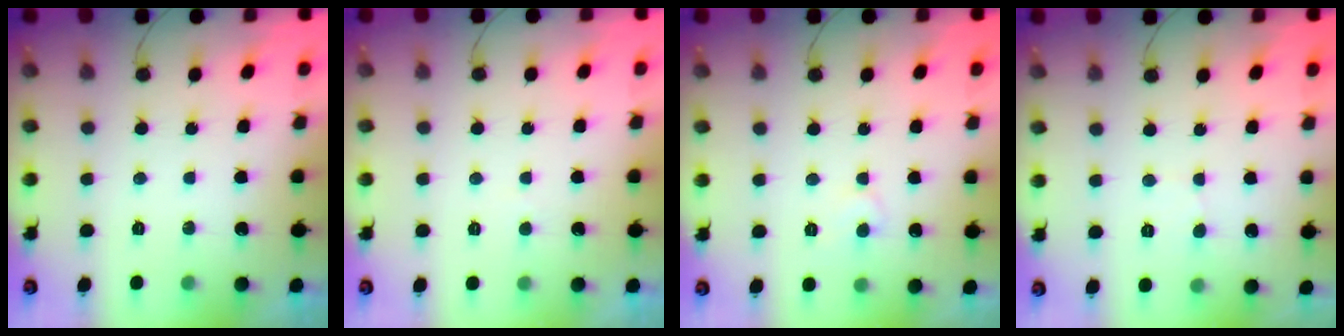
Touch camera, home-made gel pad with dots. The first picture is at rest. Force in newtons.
{"total": 1.4, "press": 1.4, "slide": 0.2}
{"total": 5.0, "press": 5.0, "slide": 0.5}
{"total": 2.1, "press": 2.1, "slide": 0.2}